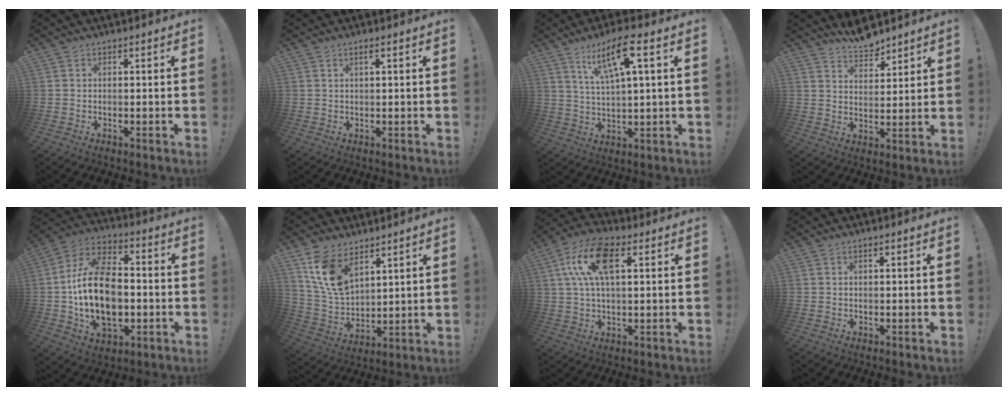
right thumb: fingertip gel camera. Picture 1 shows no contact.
{"total": 1.6, "force": [0.6, 0.0, 1.4], "torque": [-0.029, 0.000, 0.009]}
{"total": 12.3, "force": [5.9, 2.5, 10.5], "torque": [-0.189, -0.014, 0.096]}
{"total": 7.1, "force": [6.5, 2.2, 1.7], "torque": [-0.026, -0.050, 0.121]}
{"total": 21.7, "force": [-2.5, 14.1, 16.3], "torque": [-0.290, 0.019, -0.037]}
{"total": 13.2, "force": [8.4, 7.2, 7.1], "torque": [-0.144, -0.047, 0.166]}
{"total": 14.1, "force": [4.6, 6.7, 11.4], "torque": [-0.222, 0.003, 0.083]}
{"total": 0.9, "force": [0.3, 0.0, 0.8], "torque": [-0.025, 0.004, 0.006]}